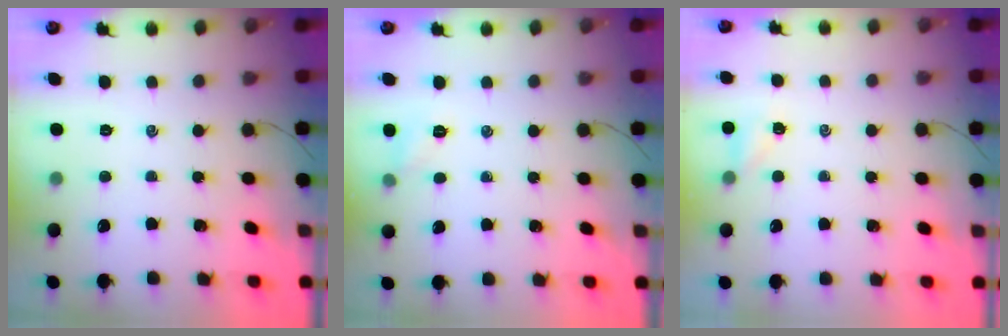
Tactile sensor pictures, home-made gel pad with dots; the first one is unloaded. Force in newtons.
{"total": 4.9, "press": 4.7, "slide": 1.2}
{"total": 2.4, "press": 2.3, "slide": 0.9}